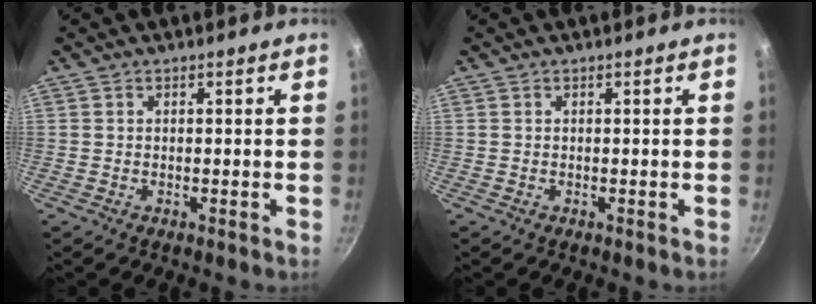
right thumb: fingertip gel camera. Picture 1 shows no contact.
{"total": 0.0}